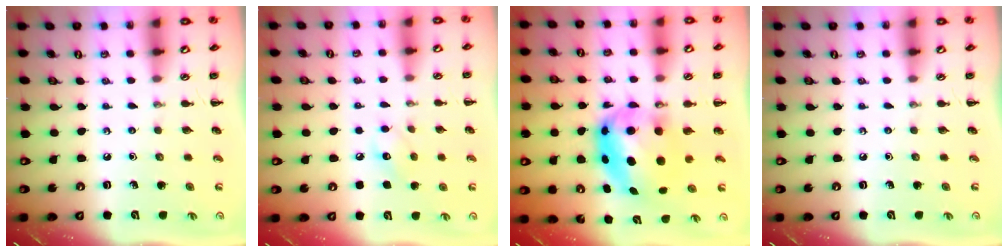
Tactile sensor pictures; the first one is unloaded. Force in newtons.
{"total": 8.1, "press": 8.0, "slide": 1.5}
{"total": 8.4, "press": 8.2, "slide": 1.8}
{"total": 0.0}